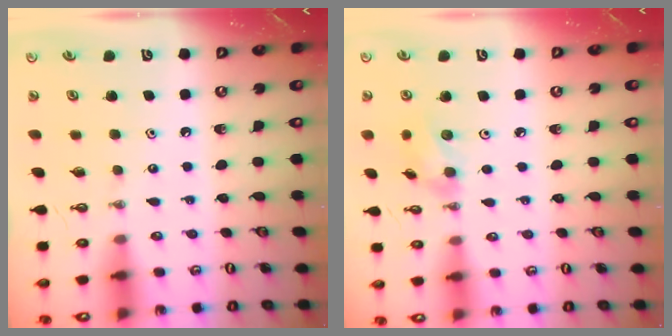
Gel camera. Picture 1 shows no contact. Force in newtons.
{"total": 8.7, "press": 8.3, "slide": 2.6}